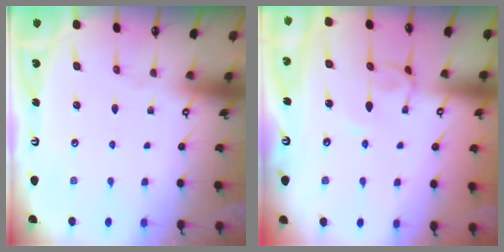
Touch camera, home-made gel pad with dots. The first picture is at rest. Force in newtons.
{"total": 2.9, "press": 2.9, "slide": 0.3}